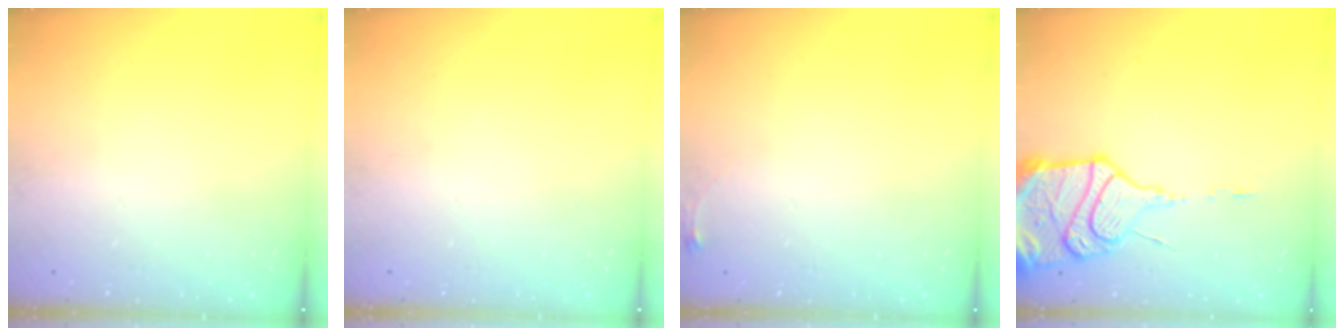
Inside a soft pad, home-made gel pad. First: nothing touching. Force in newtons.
{"total": 0.0}
{"total": 3.6, "press": 3.6, "slide": 0.5}
{"total": 17.0, "press": 16.9, "slide": 1.6}